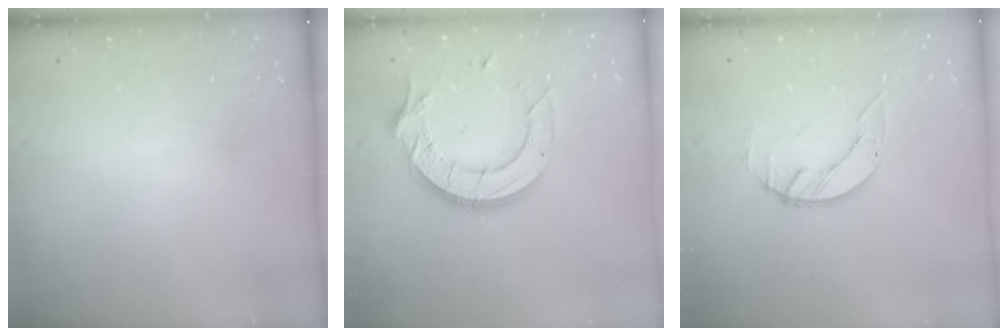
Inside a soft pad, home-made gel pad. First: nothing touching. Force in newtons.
{"total": 15.2, "press": 15.2, "slide": 1.3}
{"total": 3.3, "press": 3.3, "slide": 0.4}